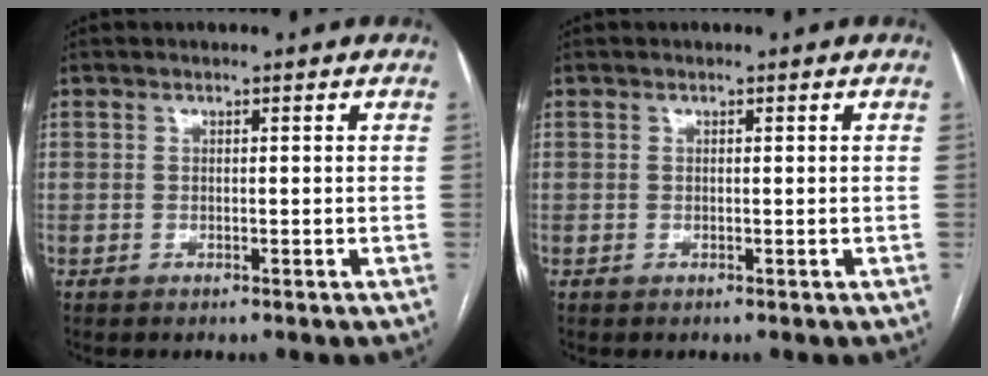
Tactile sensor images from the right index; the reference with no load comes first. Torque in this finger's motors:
{"motor_torque": [0.28, 0.19, -0.02, 0.01]}